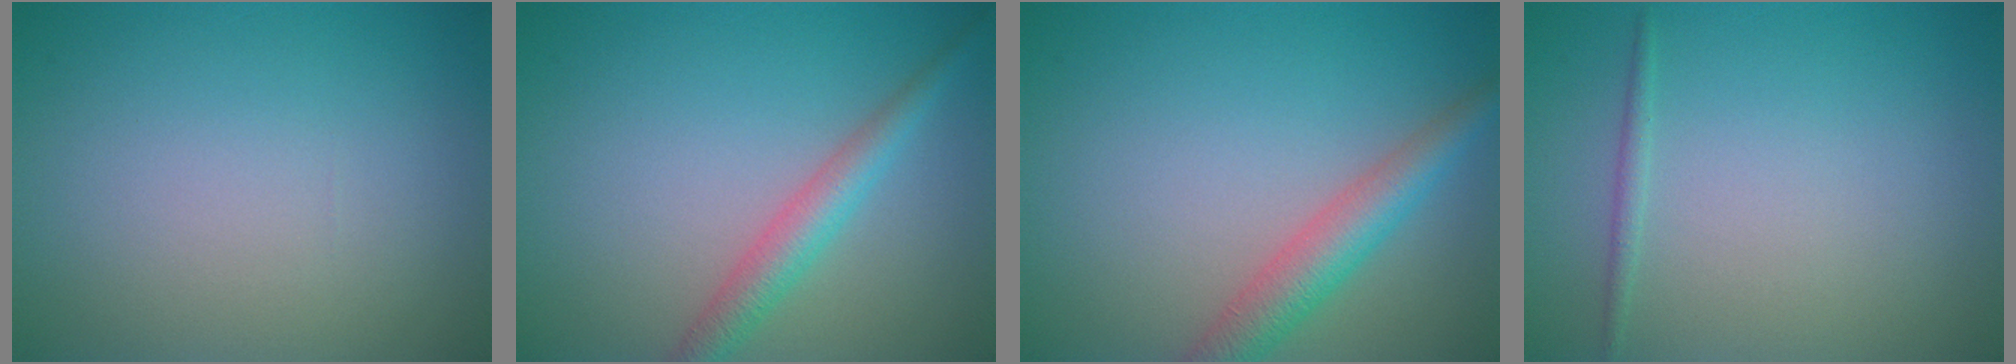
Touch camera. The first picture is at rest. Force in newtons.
{"total": 2.9, "press": 2.9, "slide": 0.1}
{"total": 3.9, "press": 3.9, "slide": 0.1}
{"total": 0.8, "press": 0.8, "slide": 0.0}